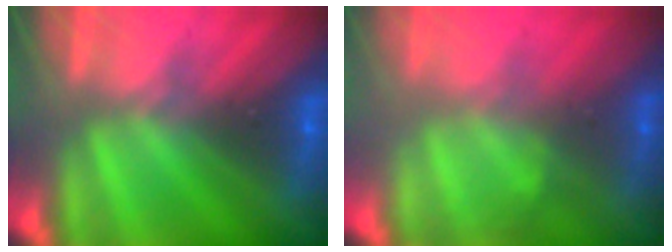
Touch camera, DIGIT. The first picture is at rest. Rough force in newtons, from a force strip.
{"total": 2.5}